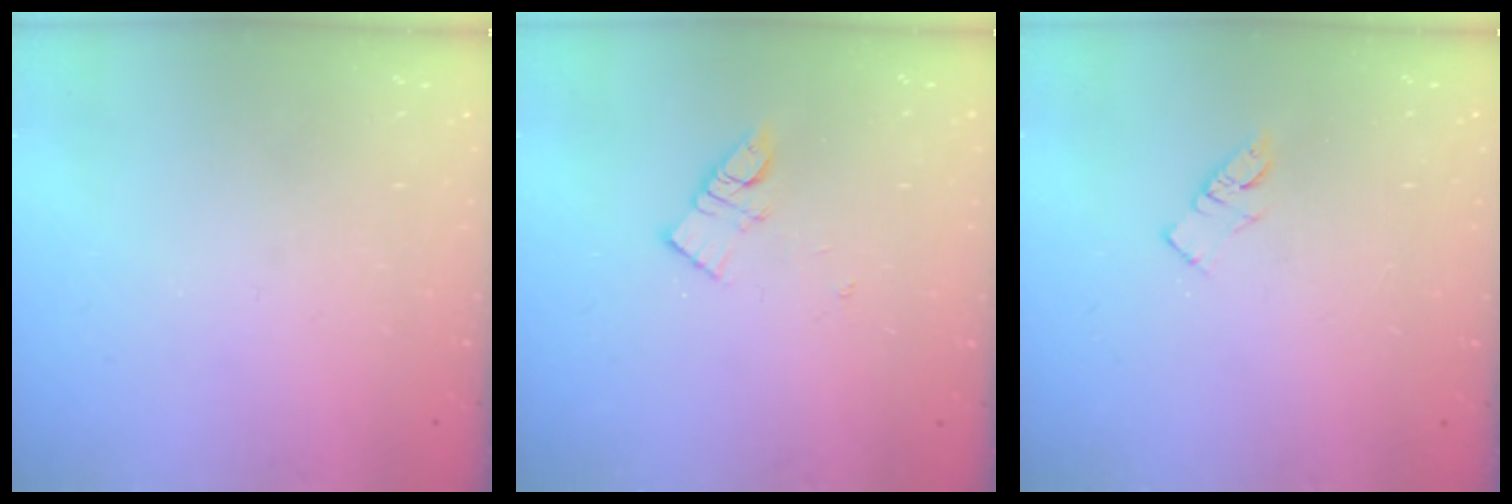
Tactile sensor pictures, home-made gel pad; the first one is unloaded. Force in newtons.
{"total": 8.1, "press": 8.1, "slide": 0.4}
{"total": 4.0, "press": 4.0, "slide": 0.4}